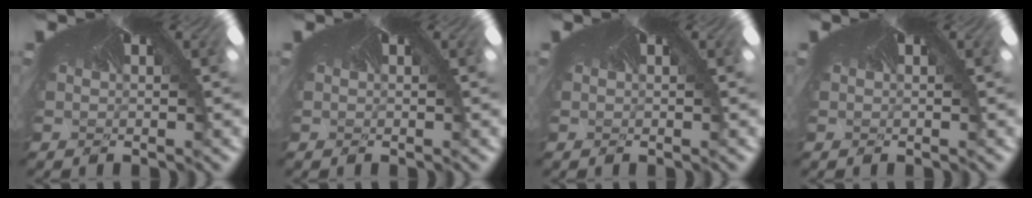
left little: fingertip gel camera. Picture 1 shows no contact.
{"total": 0.0}
{"total": 0.0}
{"total": 0.0}